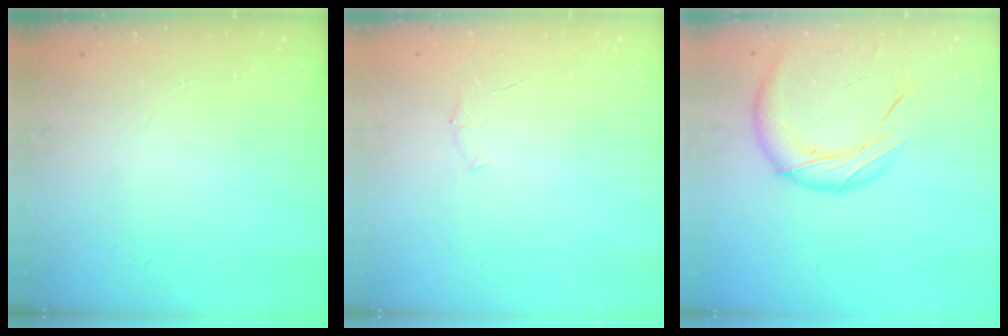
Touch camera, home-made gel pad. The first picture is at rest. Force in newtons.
{"total": 4.2, "press": 4.0, "slide": 1.1}
{"total": 12.7, "press": 12.6, "slide": 1.8}